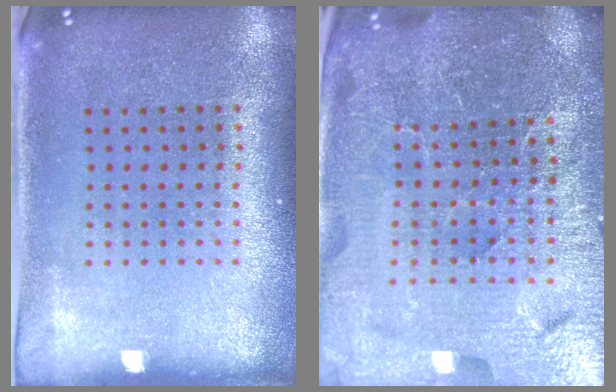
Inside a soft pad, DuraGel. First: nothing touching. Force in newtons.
{"total": 6.0, "press": 5.3, "slide": 2.7}